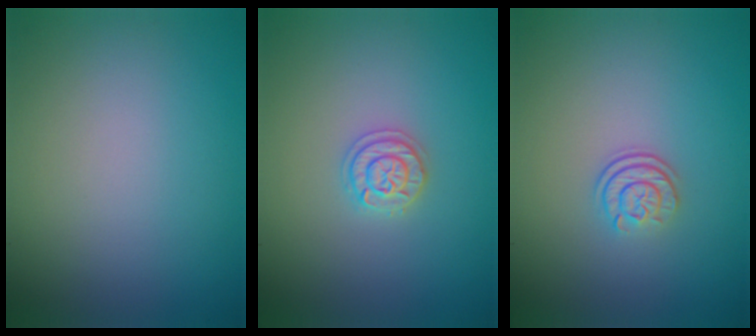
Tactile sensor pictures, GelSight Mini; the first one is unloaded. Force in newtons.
{"total": 2.0, "press": 1.9, "slide": 0.3}
{"total": 2.4, "press": 1.8, "slide": 1.6}